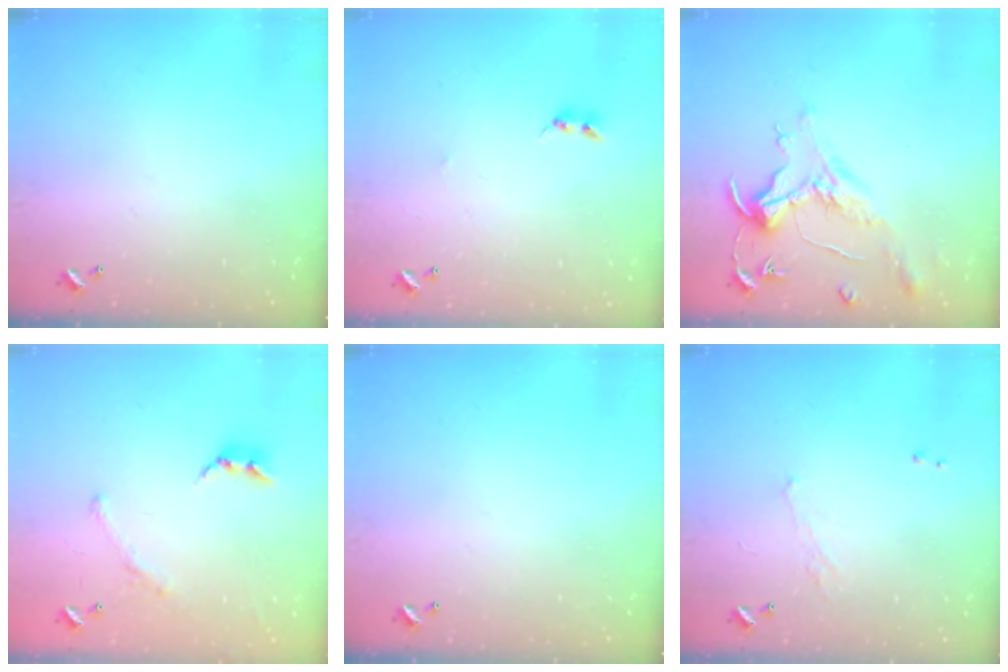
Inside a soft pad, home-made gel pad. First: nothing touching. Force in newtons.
{"total": 2.5, "press": 2.5, "slide": 0.4}
{"total": 1.6, "press": 1.4, "slide": 0.7}
{"total": 1.5, "press": 1.0, "slide": 1.2}
{"total": 0.0}
{"total": 0.7, "press": 0.0, "slide": 0.7}